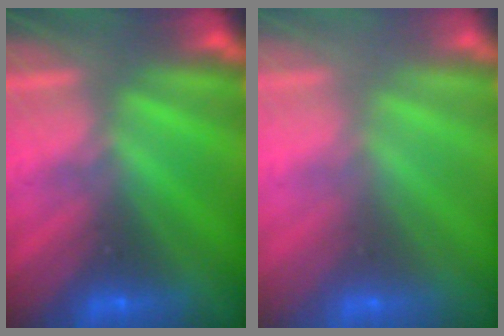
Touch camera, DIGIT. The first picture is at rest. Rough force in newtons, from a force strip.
{"total": 2.8}